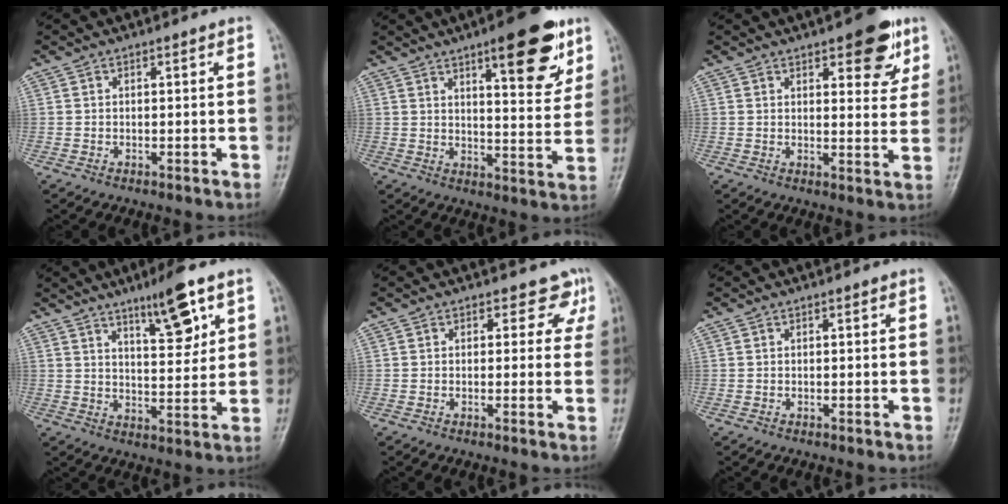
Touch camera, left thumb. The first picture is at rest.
{"total": 14.1, "force": [8.1, 4.2, 10.8], "torque": [-0.115, -0.042, 0.111]}
{"total": 9.1, "force": [5.2, 3.7, 6.5], "torque": [-0.054, -0.023, 0.063]}
{"total": 9.8, "force": [5.6, 2.4, 7.7], "torque": [-0.109, -0.034, 0.091]}
{"total": 3.5, "force": [2.0, 2.7, 1.1], "torque": [0.024, -0.007, 0.009]}
{"total": 0.0}